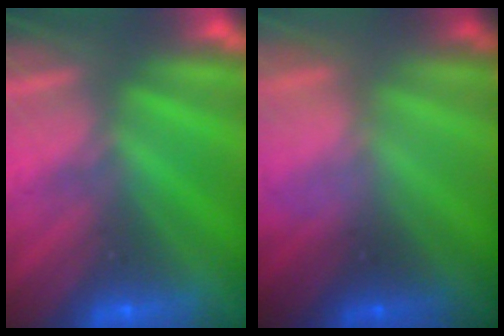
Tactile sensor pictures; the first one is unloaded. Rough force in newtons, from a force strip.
{"total": 2.4}